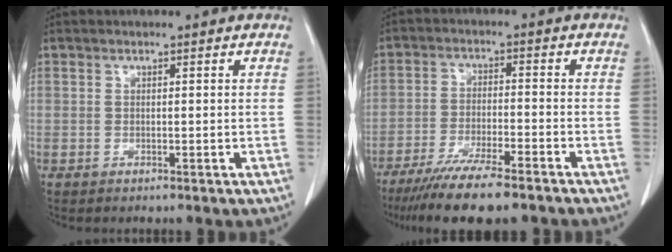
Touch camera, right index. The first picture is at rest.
{"total": 11.9, "force": [-9.4, 1.2, 7.2], "torque": [-0.115, -0.028, -0.151]}